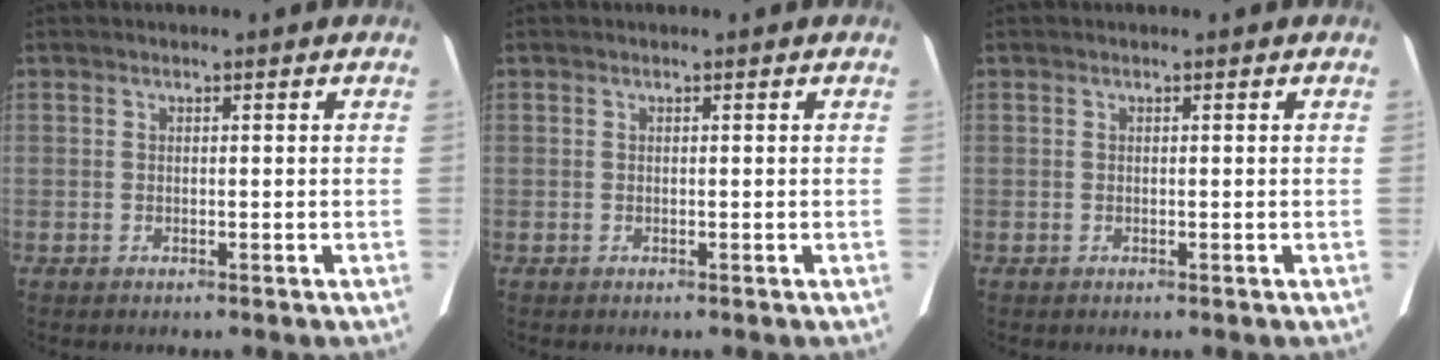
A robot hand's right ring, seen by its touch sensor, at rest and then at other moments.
{"total": 0.0}
{"total": 0.0}